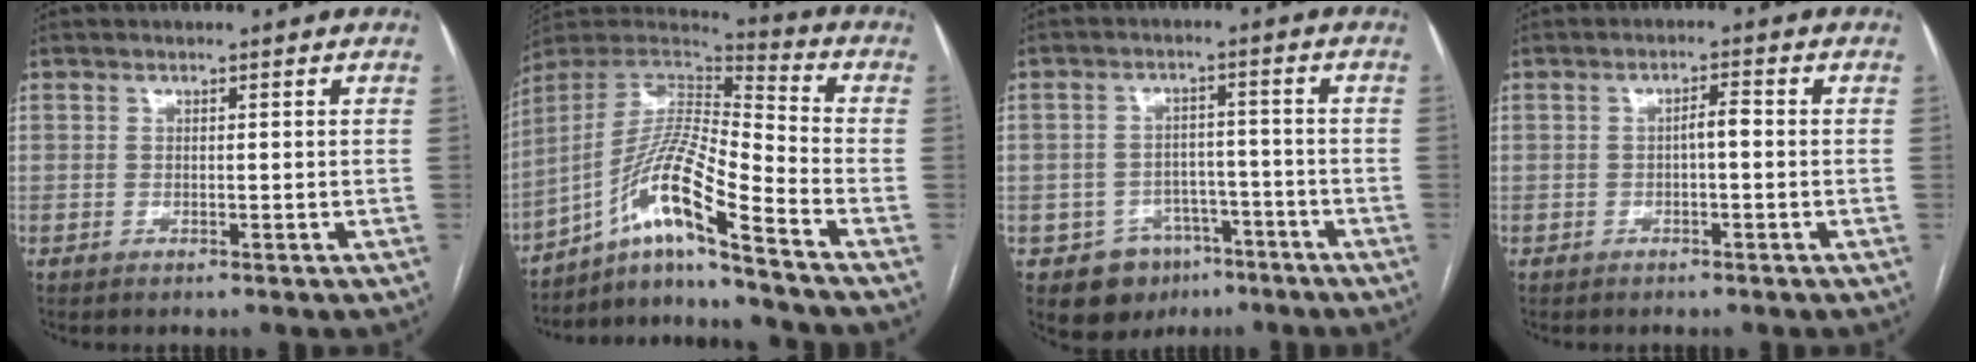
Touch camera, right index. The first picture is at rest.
{"total": 13.9, "force": [-9.1, -0.6, 10.5], "torque": [-0.213, 0.009, -0.164]}
{"total": 7.4, "force": [-4.2, 5.9, 1.3], "torque": [-0.015, 0.016, -0.052]}
{"total": 2.0, "force": [-0.3, 0.5, 2.0], "torque": [-0.031, 0.006, -0.005]}